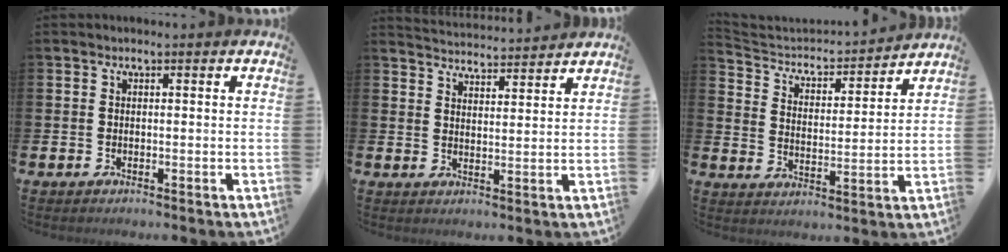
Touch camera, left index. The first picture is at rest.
{"total": 4.1, "force": [4.1, 0.0, -0.4], "torque": [0.002, -0.033, 0.072]}
{"total": 3.9, "force": [3.7, 1.4, 0.4], "torque": [-0.033, -0.039, 0.054]}